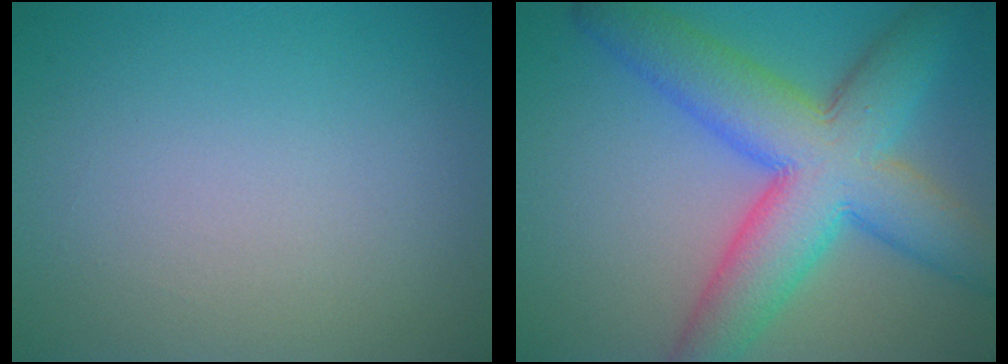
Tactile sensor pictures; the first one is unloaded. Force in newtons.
{"total": 10.8, "press": 10.8, "slide": 0.2}